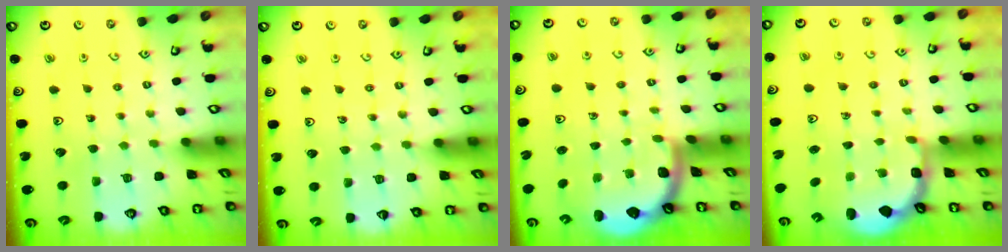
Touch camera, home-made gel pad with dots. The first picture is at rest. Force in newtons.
{"total": 2.1, "press": 2.1, "slide": 0.4}
{"total": 1.6, "press": 1.6, "slide": 0.1}
{"total": 2.9, "press": 1.8, "slide": 2.3}